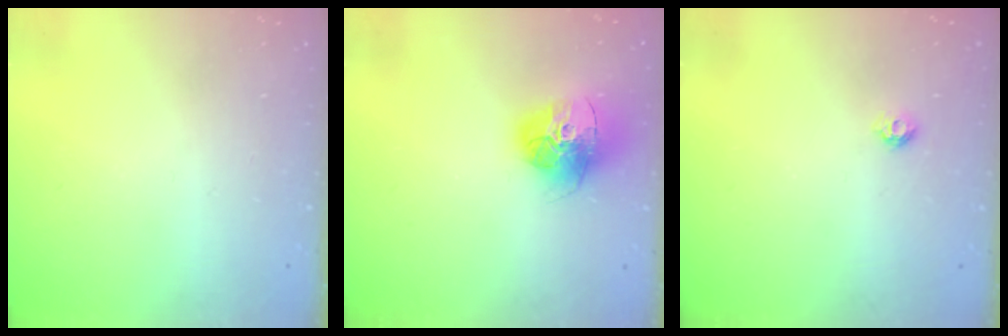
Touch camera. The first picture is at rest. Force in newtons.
{"total": 16.0, "press": 16.0, "slide": 1.5}
{"total": 3.9, "press": 3.9, "slide": 0.5}